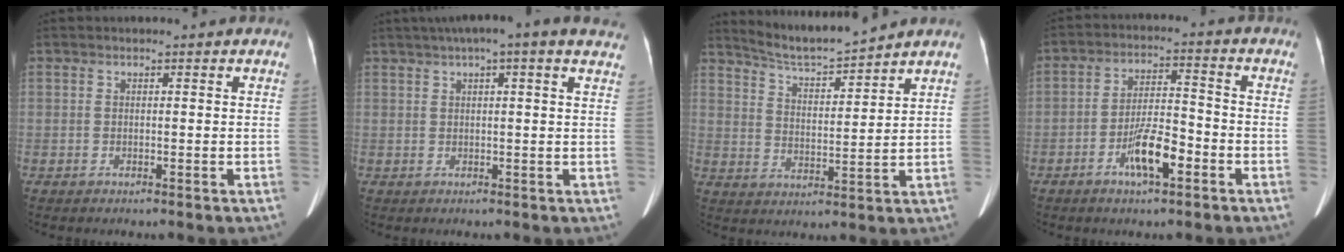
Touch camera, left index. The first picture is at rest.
{"total": 11.2, "force": [8.4, 1.1, 7.3], "torque": [-0.112, 0.043, 0.099]}
{"total": 8.2, "force": [7.9, -0.7, 2.0], "torque": [-0.046, -0.001, 0.151]}
{"total": 7.4, "force": [-3.5, 1.9, 6.2], "torque": [-0.121, 0.004, -0.062]}